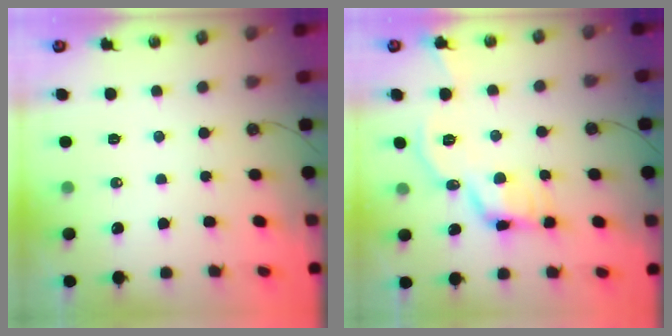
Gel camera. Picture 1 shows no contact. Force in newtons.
{"total": 10.1, "press": 10.0, "slide": 1.4}